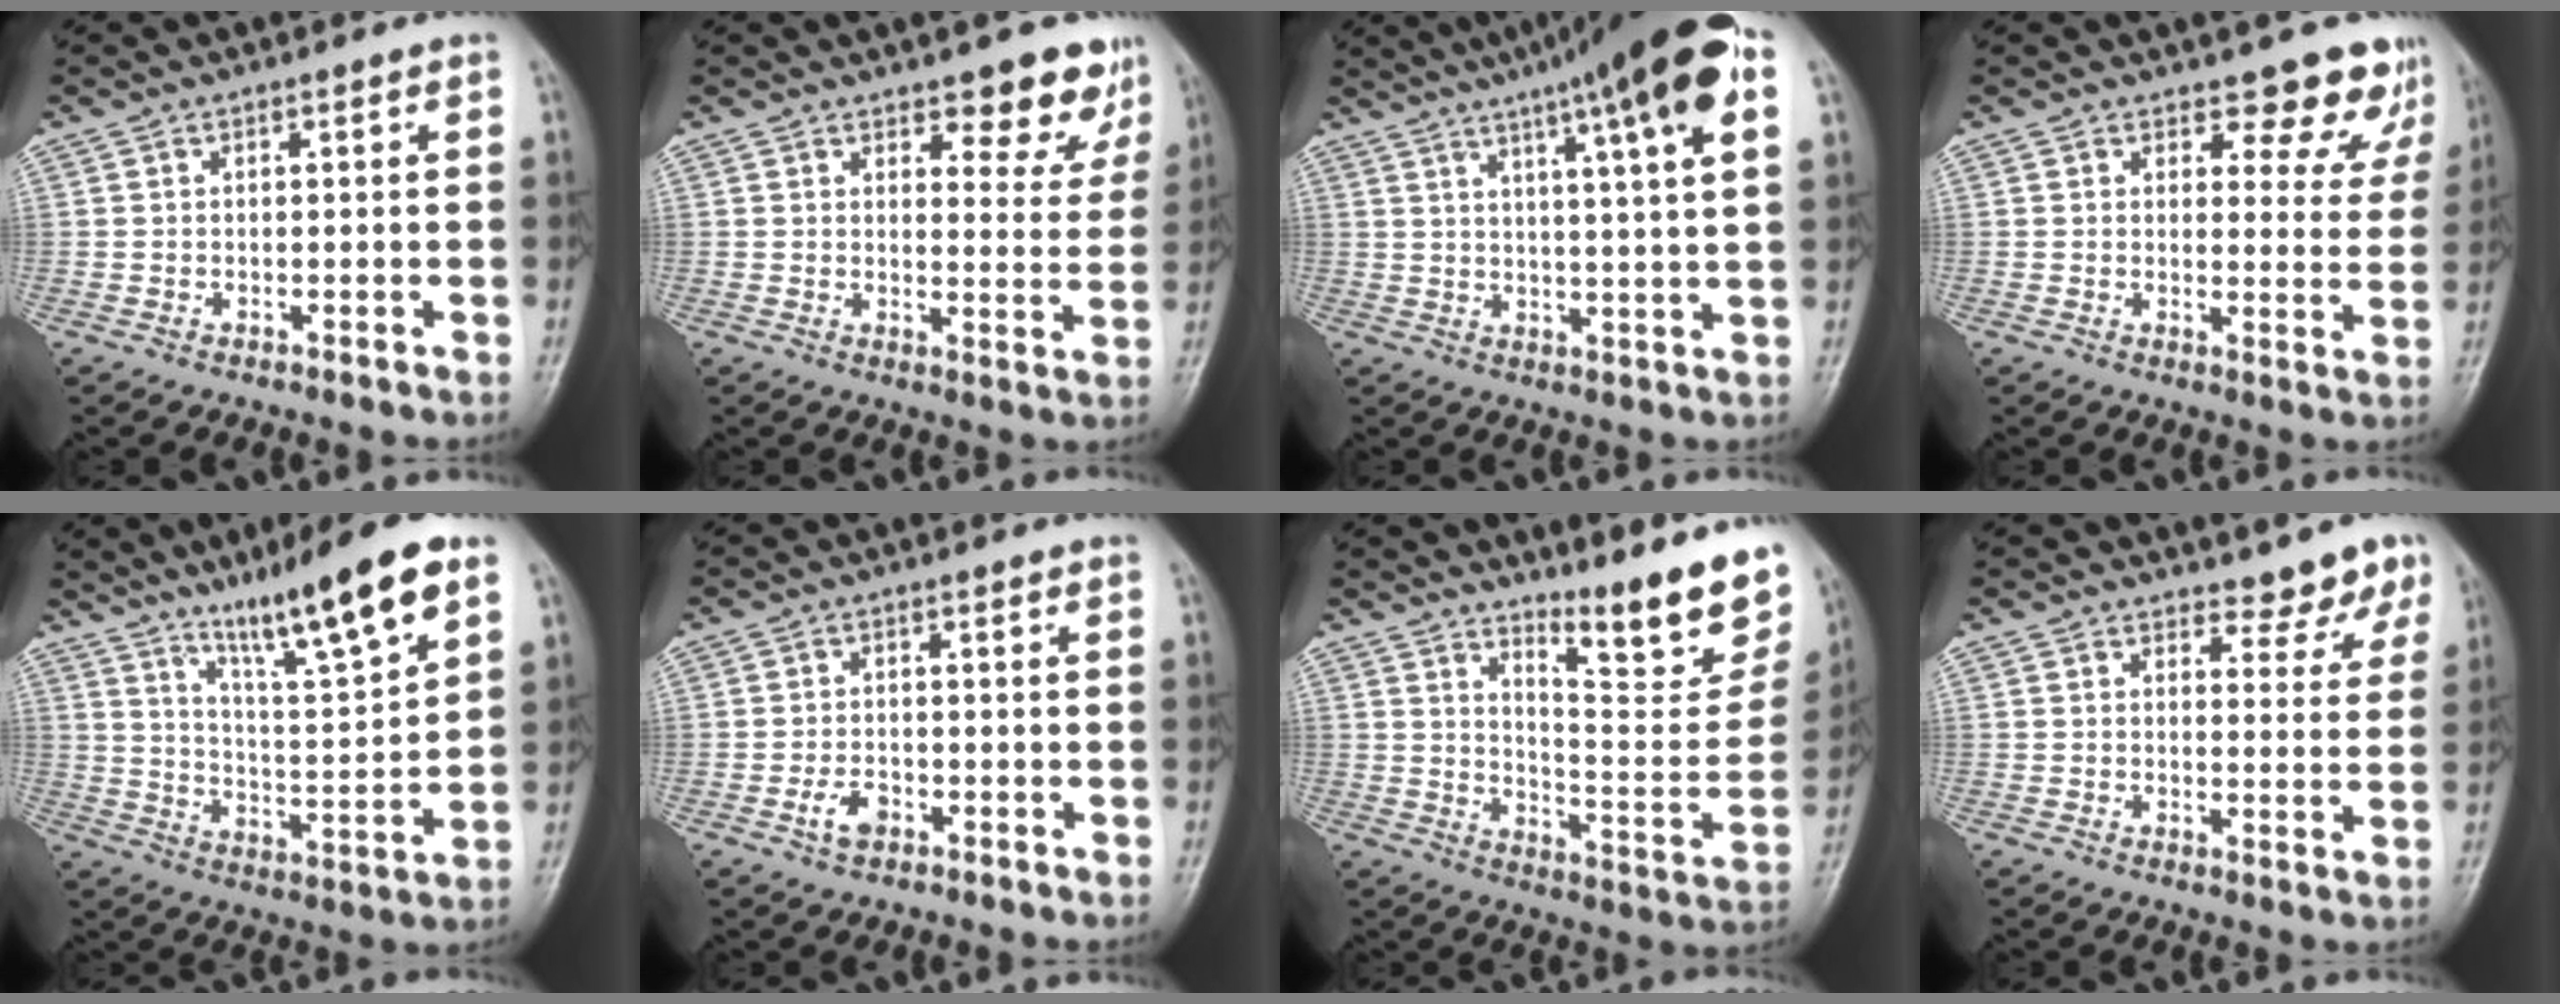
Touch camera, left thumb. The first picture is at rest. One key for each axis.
{"total": 7.9, "fx": 6.1, "fy": 3.4, "fz": 3.6, "tx": -0.005, "ty": -0.041, "tz": 0.070}
{"total": 18.2, "fx": 9.6, "fy": 2.2, "fz": 15.3, "tx": -0.224, "ty": -0.002, "tz": 0.130}
{"total": 8.5, "fx": 7.4, "fy": 3.6, "fz": 2.0, "tx": 0.019, "ty": -0.051, "tz": 0.070}
{"total": 15.7, "fx": 10.1, "fy": 1.8, "fz": 11.9, "tx": -0.187, "ty": -0.052, "tz": 0.174}
{"total": 3.2, "fx": -1.5, "fy": 2.0, "fz": 2.0, "tx": -0.037, "ty": 0.008, "tz": -0.026}
{"total": 18.8, "fx": 13.0, "fy": 4.4, "fz": 12.9, "tx": -0.134, "ty": -0.099, "tz": 0.192}
{"total": 5.4, "fx": 4.8, "fy": 2.2, "fz": 1.1, "tx": 0.016, "ty": -0.037, "tz": 0.047}